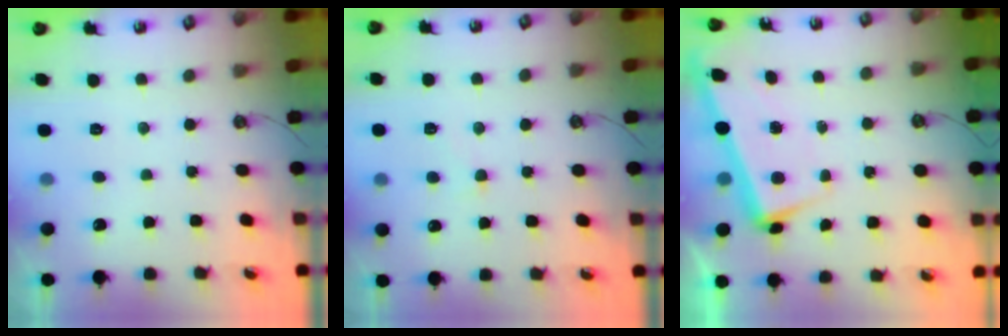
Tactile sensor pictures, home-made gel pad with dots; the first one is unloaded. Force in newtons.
{"total": 1.8, "press": 1.7, "slide": 0.6}
{"total": 1.9, "press": 1.6, "slide": 1.1}